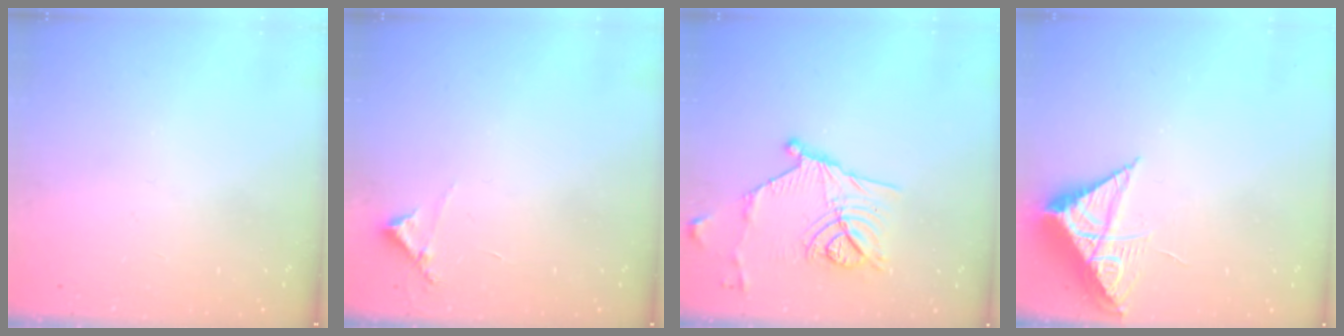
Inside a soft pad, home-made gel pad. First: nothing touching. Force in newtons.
{"total": 4.3, "press": 4.3, "slide": 0.2}
{"total": 14.8, "press": 14.6, "slide": 2.2}
{"total": 8.3, "press": 8.3, "slide": 0.3}